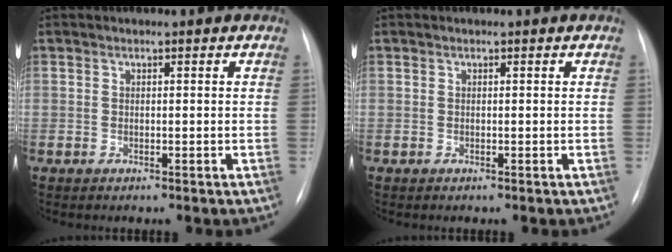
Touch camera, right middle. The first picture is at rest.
{"total": 0.0}